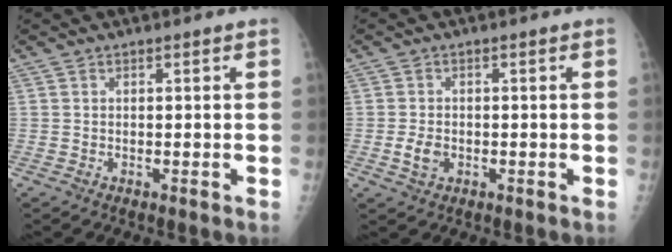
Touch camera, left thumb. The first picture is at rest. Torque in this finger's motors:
{"motor_torque": [-0.46, 0.23, 0.22, 0.07, 0.04]}